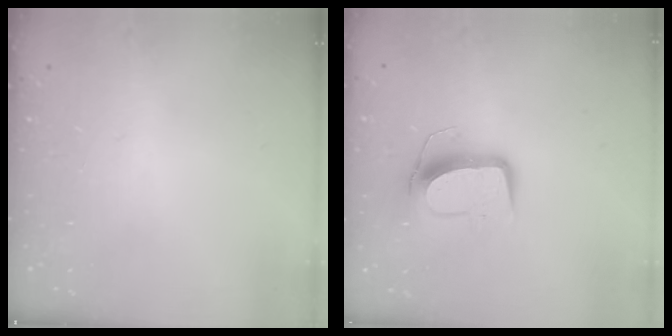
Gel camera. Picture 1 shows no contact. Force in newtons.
{"total": 10.8, "press": 10.7, "slide": 0.7}